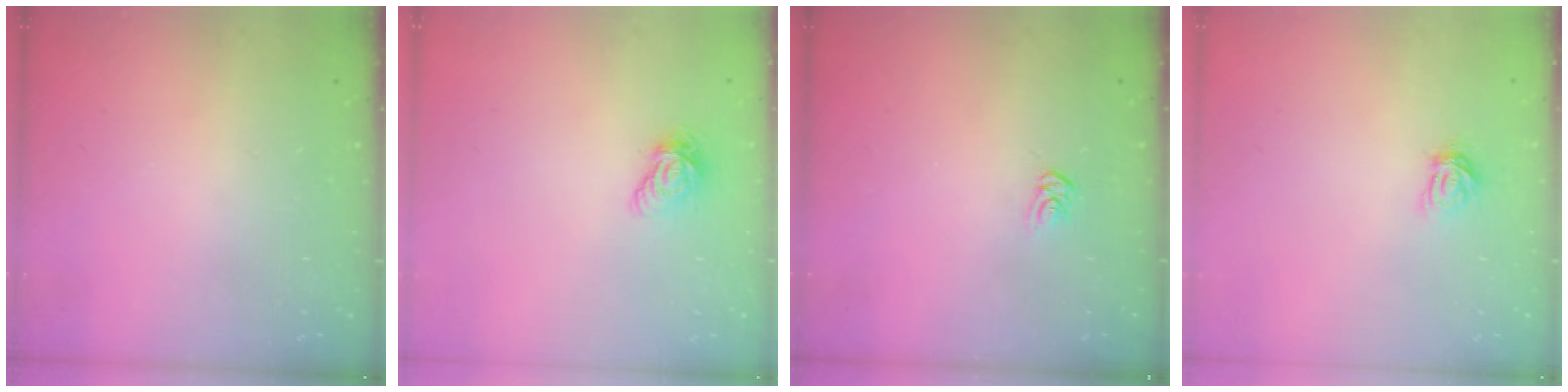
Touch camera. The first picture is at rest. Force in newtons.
{"total": 6.5, "press": 6.5, "slide": 0.5}
{"total": 2.9, "press": 2.9, "slide": 0.2}
{"total": 5.1, "press": 5.1, "slide": 0.5}